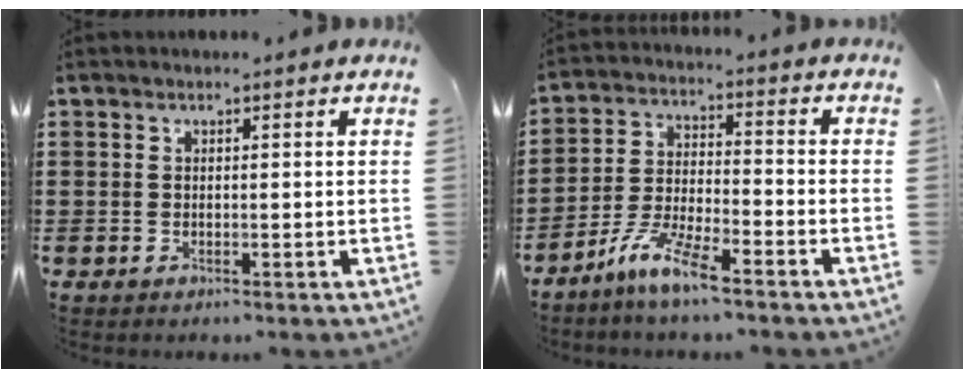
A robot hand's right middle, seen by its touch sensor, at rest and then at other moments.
{"total": 7.5, "force": [-5.9, 0.7, 4.7], "torque": [-0.107, -0.009, -0.113]}